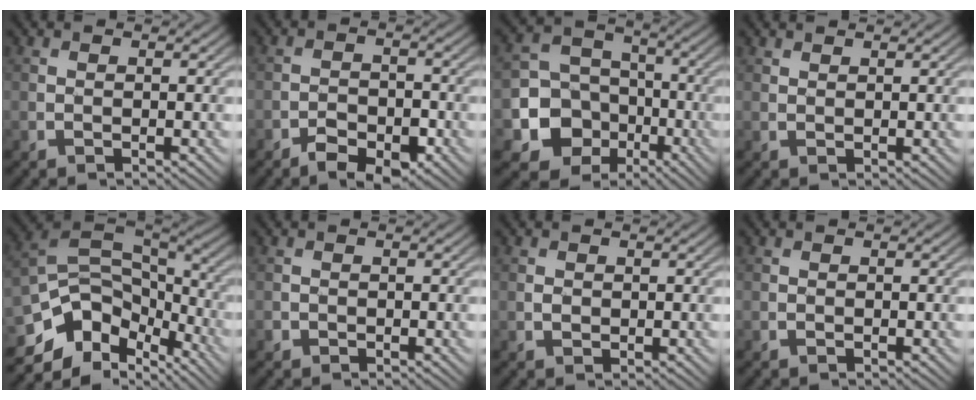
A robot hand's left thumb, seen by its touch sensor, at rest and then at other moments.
{"total": 4.7, "force": [-3.0, 2.4, 2.8], "torque": [-0.040, 0.000, -0.054]}
{"total": 11.2, "force": [-4.0, 9.6, 4.1], "torque": [-0.119, -0.032, -0.096]}
{"total": 0.8, "force": [0.8, 0.1, 0.1], "torque": [-0.004, 0.000, 0.019]}
{"total": 12.2, "force": [-6.4, 7.1, 7.6], "torque": [-0.168, -0.008, -0.113]}
{"total": 0.8, "force": [-0.4, 0.6, 0.1], "torque": [-0.001, -0.005, -0.009]}
{"total": 1.0, "force": [0.0, 0.8, 0.5], "torque": [-0.010, -0.004, -0.001]}
{"total": 0.0}